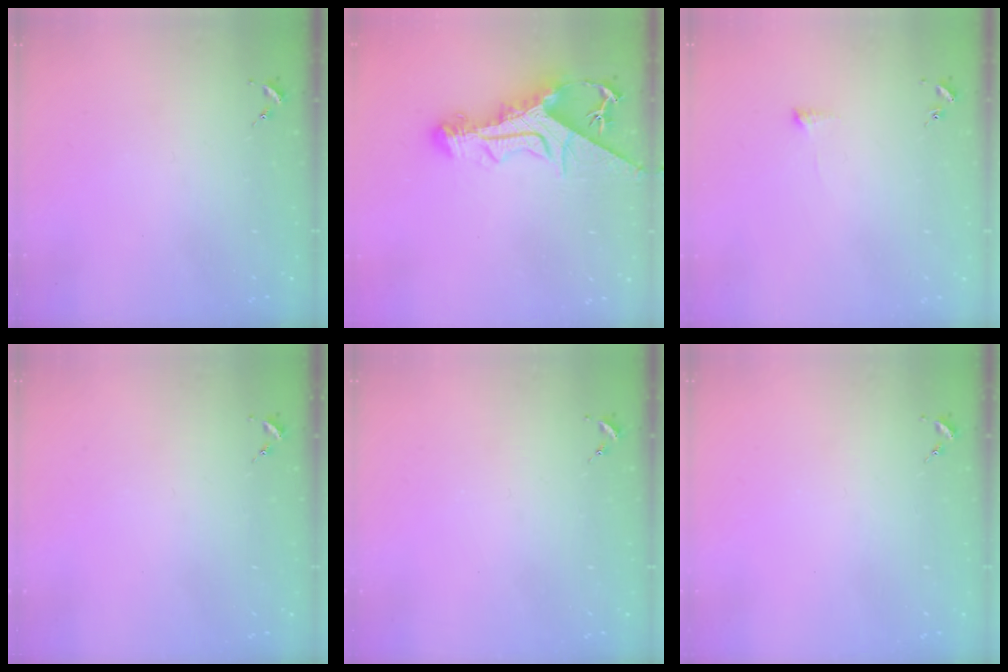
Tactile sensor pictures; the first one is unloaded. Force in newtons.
{"total": 16.2, "press": 16.1, "slide": 1.6}
{"total": 6.1, "press": 6.1, "slide": 0.9}
{"total": 0.0}
{"total": 0.0}
{"total": 0.0}